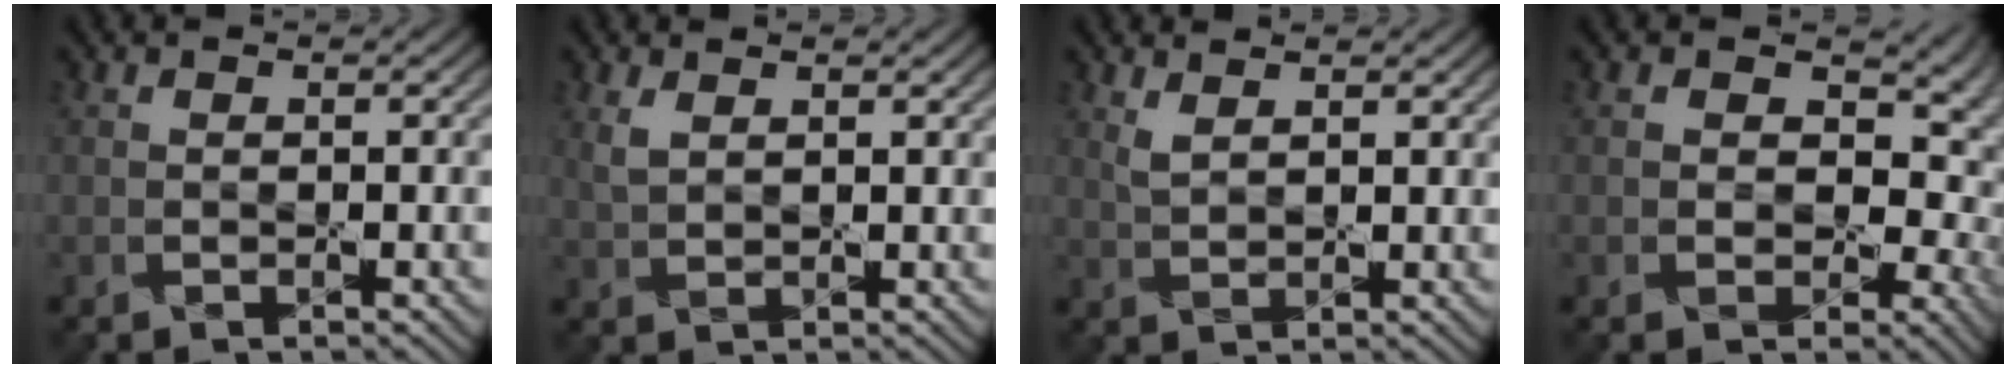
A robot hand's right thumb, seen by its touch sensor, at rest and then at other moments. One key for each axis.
{"total": 2.5, "fx": 1.4, "fy": 1.2, "fz": 1.6, "tx": -0.047, "ty": -0.002, "tz": 0.033}
{"total": 2.4, "fx": 1.7, "fy": 0.9, "fz": 1.5, "tx": -0.041, "ty": -0.002, "tz": 0.040}
{"total": 7.4, "fx": 0.1, "fy": 5.6, "fz": 4.9, "tx": -0.061, "ty": 0.004, "tz": 0.010}